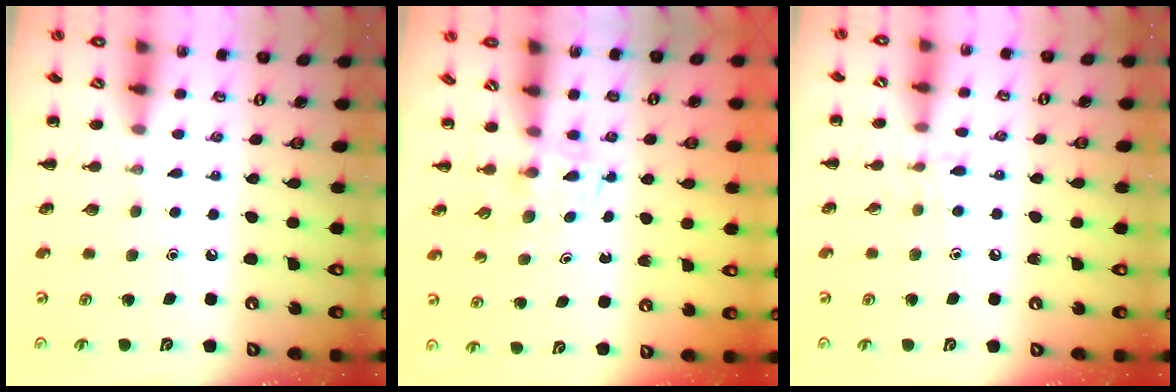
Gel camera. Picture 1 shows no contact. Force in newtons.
{"total": 2.5, "press": 2.2, "slide": 1.3}
{"total": 5.7, "press": 5.4, "slide": 1.9}